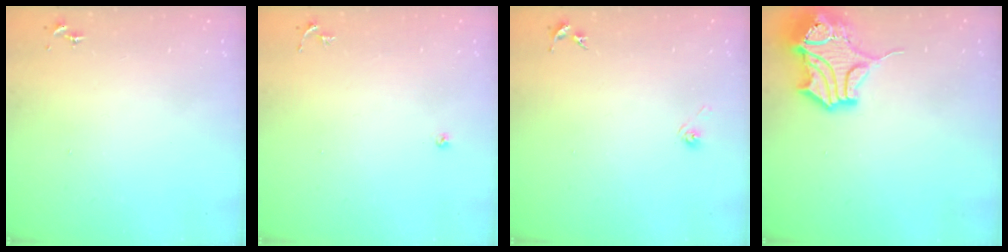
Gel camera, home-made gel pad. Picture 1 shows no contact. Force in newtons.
{"total": 4.7, "press": 4.7, "slide": 0.5}
{"total": 3.0, "press": 2.5, "slide": 1.7}
{"total": 15.4, "press": 15.2, "slide": 2.5}